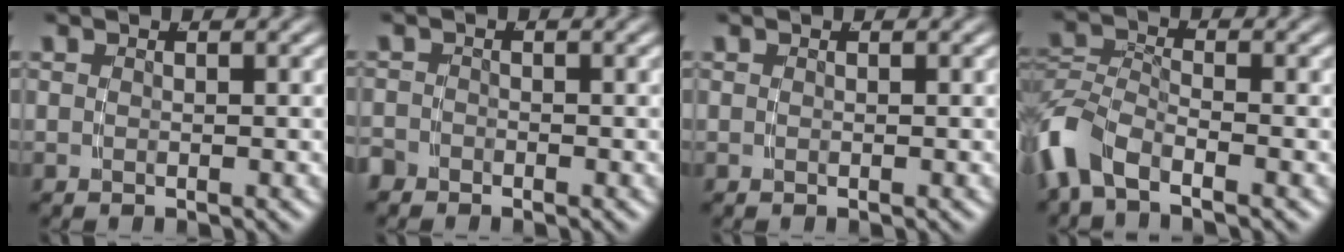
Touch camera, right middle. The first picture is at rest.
{"total": 1.5, "force": [-1.4, 0.5, -0.1], "torque": [0.004, -0.013, -0.022]}
{"total": 0.0}
{"total": 4.4, "force": [-2.7, 2.4, 2.5], "torque": [-0.075, -0.018, -0.043]}